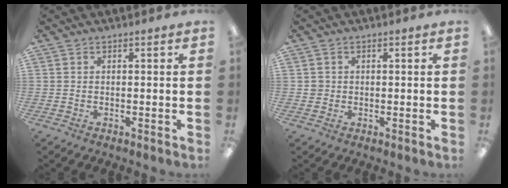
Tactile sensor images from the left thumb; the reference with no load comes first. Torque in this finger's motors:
{"motor_torque": [-0.03, 0.02, 0.01, -0.01, 0.00]}